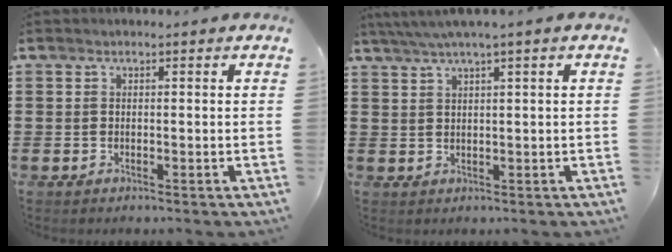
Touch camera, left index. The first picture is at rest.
{"total": 2.2, "force": [1.4, -0.3, 1.7], "torque": [-0.033, 0.002, 0.025]}